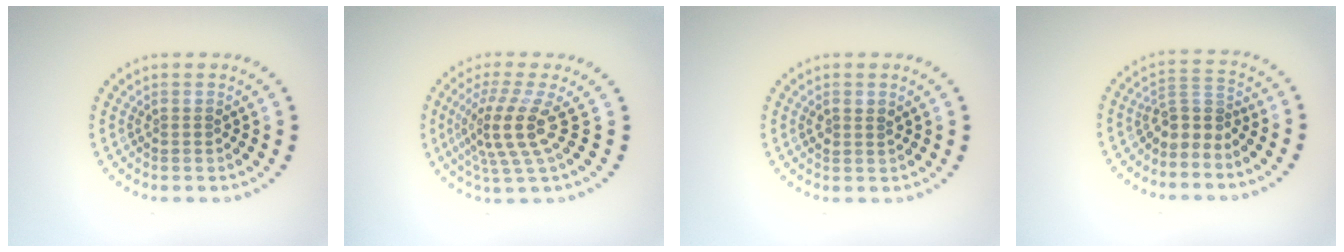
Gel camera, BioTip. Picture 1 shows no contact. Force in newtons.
{"total": 4.3, "press": 3.1, "slide": 3.0}
{"total": 1.2, "press": 1.1, "slide": 0.4}
{"total": 2.7, "press": 1.9, "slide": 1.9}